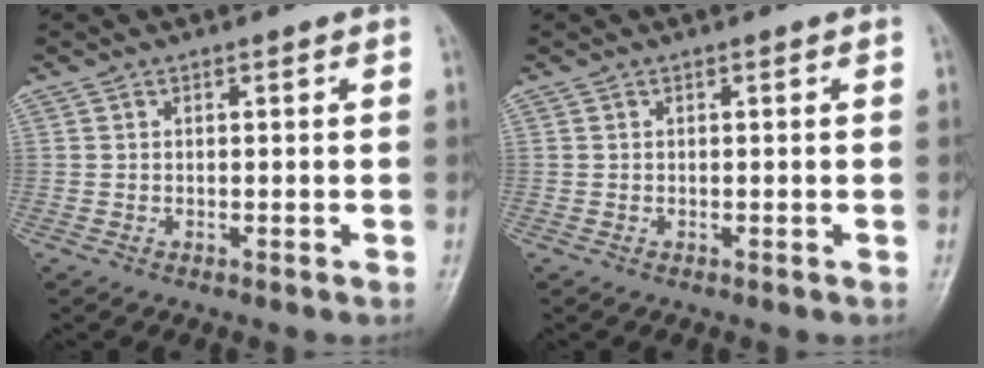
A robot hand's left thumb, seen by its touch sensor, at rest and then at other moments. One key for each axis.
{"total": 0.0}